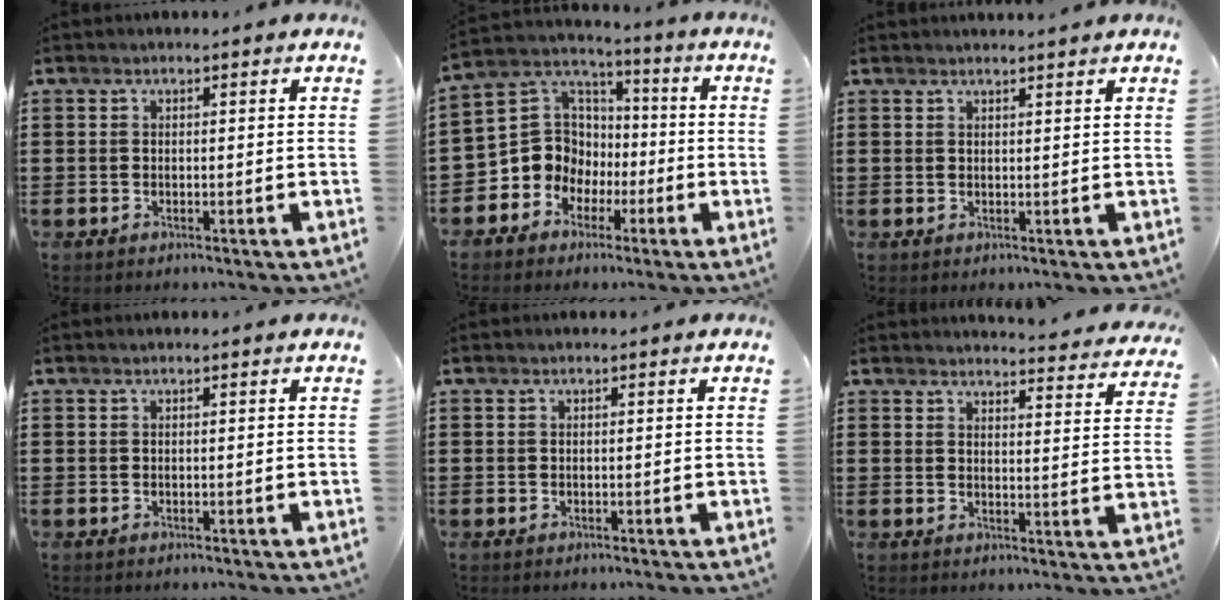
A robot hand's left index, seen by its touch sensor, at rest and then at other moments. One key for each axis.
{"total": 9.5, "fx": -2.5, "fy": 8.8, "fz": 2.6, "tx": -0.102, "ty": 0.000, "tz": -0.047}
{"total": 1.2, "fx": 1.1, "fy": -0.1, "fz": 0.3, "tx": -0.007, "ty": -0.003, "tz": 0.022}
{"total": 0.0}
{"total": 0.0}
{"total": 3.9, "fx": 3.9, "fy": -0.1, "fz": 0.5, "tx": -0.009, "ty": -0.029, "tz": 0.065}